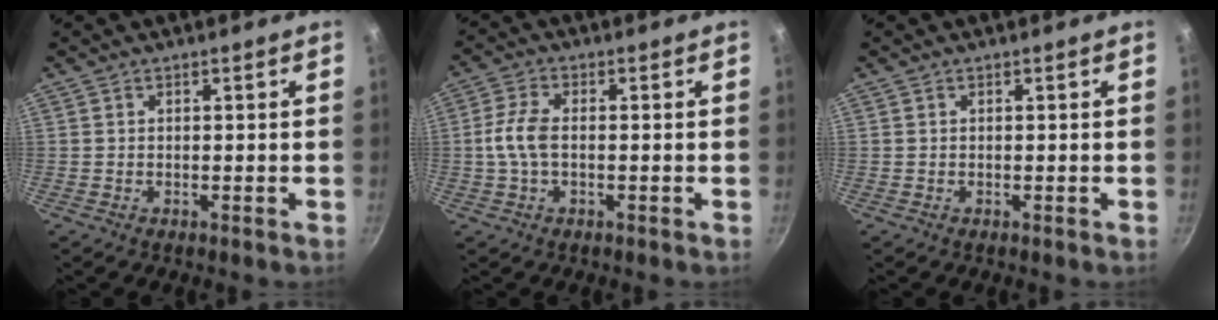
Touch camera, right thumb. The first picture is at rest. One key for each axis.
{"total": 5.7, "fx": -0.4, "fy": 3.1, "fz": 4.8, "tx": -0.105, "ty": 0.016, "tz": -0.013}
{"total": 0.0}